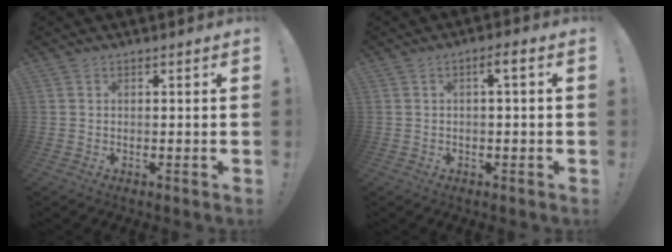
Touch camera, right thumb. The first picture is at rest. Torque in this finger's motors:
{"motor_torque": [0.11, -0.03, 0.03, 0.09, 0.05]}